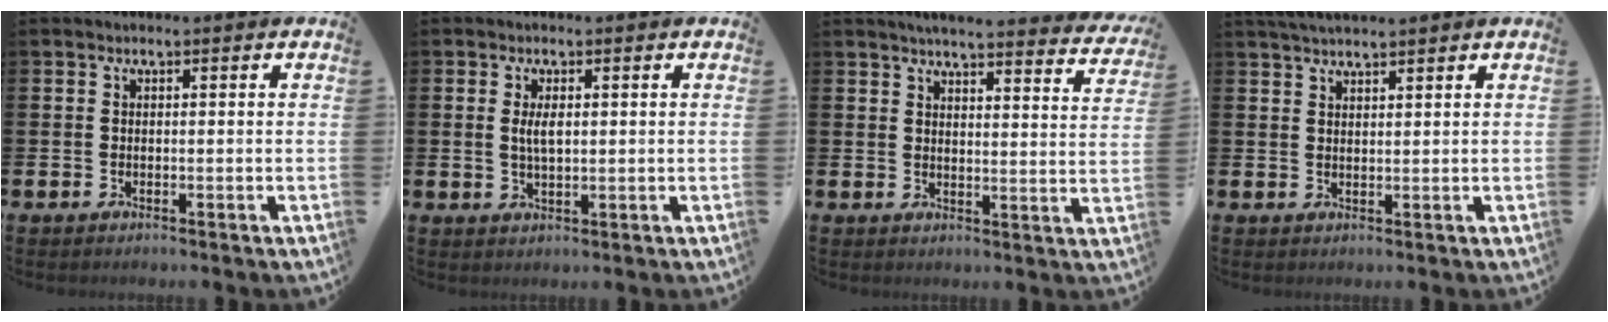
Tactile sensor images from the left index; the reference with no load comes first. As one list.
[{"total": 2.7, "force": [0.7, 1.0, 2.4], "torque": [-0.040, 0.001, 0.008]}, {"total": 4.0, "force": [3.9, 0.1, 0.8], "torque": [-0.011, -0.022, 0.067]}, {"total": 2.8, "force": [2.7, 0.1, 0.6], "torque": [-0.011, -0.007, 0.049]}]